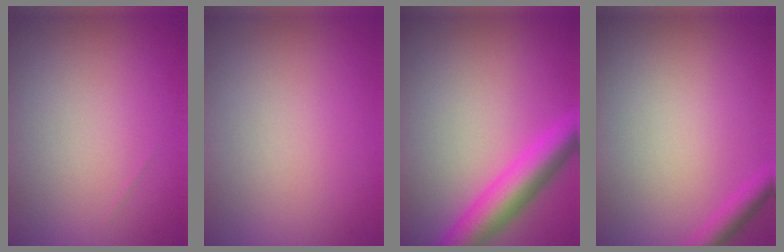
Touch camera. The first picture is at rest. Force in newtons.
{"total": 0.0}
{"total": 5.6, "press": 5.6, "slide": 0.2}
{"total": 1.7, "press": 1.7, "slide": 0.1}